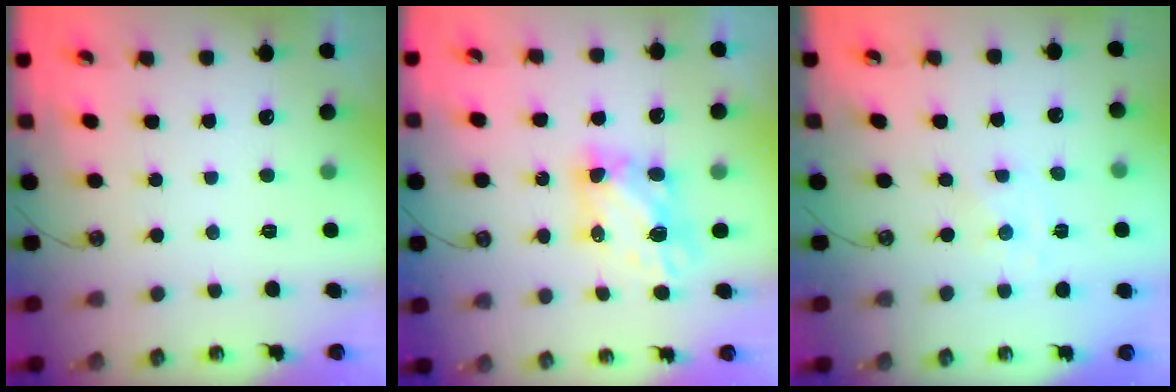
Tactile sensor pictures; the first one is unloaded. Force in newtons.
{"total": 6.6, "press": 6.5, "slide": 0.7}
{"total": 0.0}